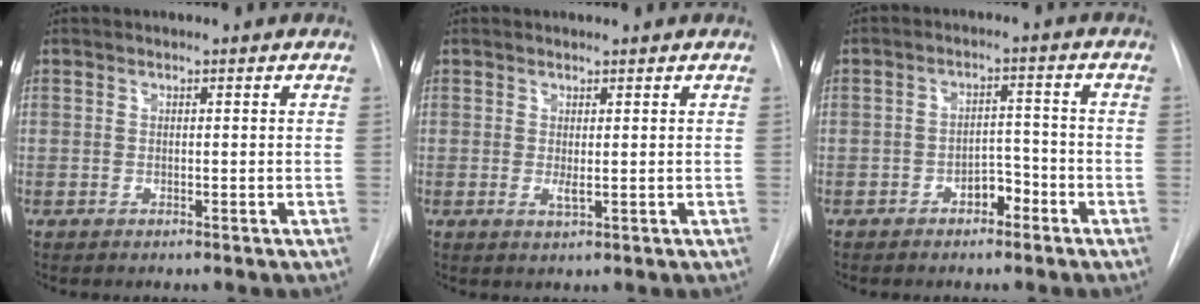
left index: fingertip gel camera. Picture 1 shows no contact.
{"total": 1.3, "force": [0.3, 0.1, 1.2], "torque": [-0.027, -0.002, 0.009]}
{"total": 3.5, "force": [-2.2, 1.8, 2.0], "torque": [-0.024, 0.009, -0.034]}